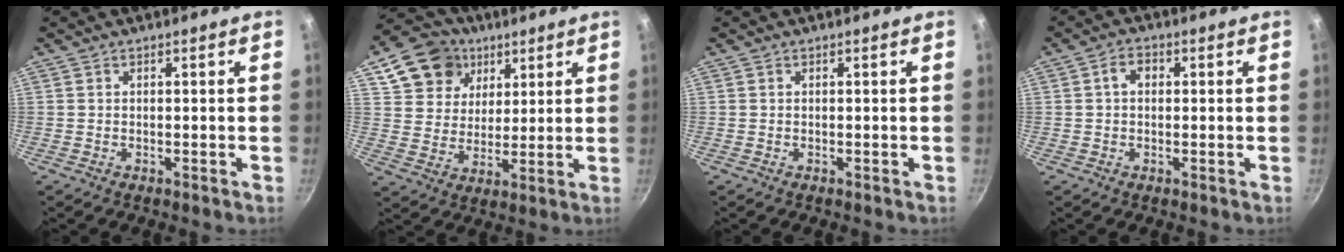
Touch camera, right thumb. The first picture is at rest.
{"total": 13.2, "force": [6.7, 10.3, 5.0], "torque": [-0.062, -0.012, 0.114]}
{"total": 0.0}
{"total": 3.2, "force": [0.5, 2.3, 2.1], "torque": [-0.029, 0.009, 0.003]}